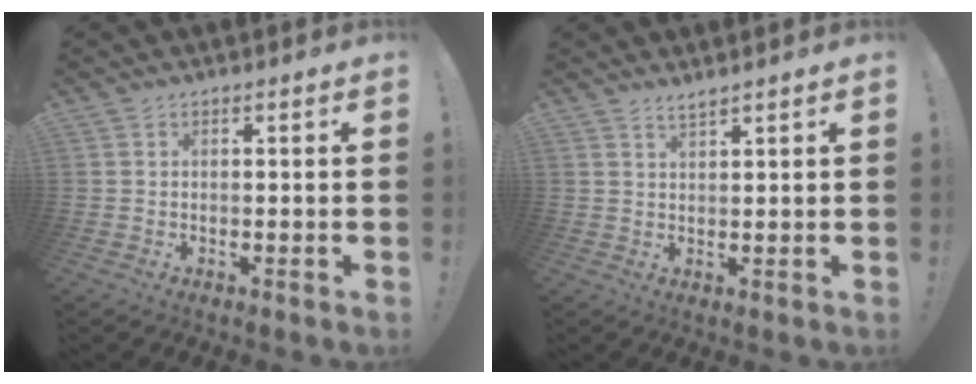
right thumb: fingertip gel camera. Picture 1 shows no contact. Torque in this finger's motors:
{"motor_torque": [0.00, 0.00, 0.00, 0.00, 0.00]}